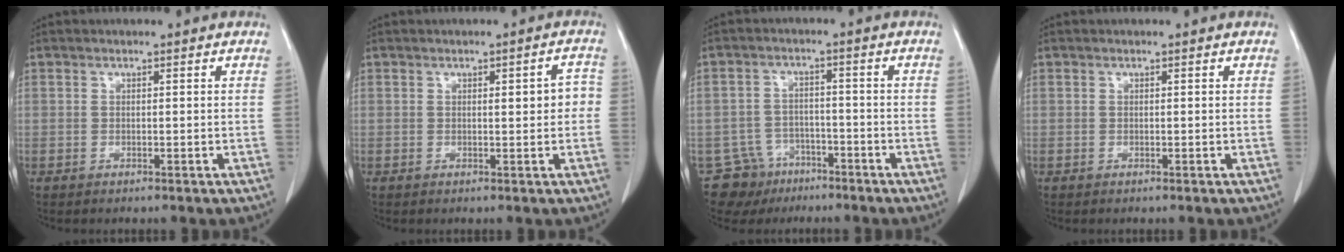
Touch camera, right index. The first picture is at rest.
{"total": 3.3, "force": [0.3, 1.1, 3.1], "torque": [-0.035, 0.013, 0.004]}
{"total": 7.0, "force": [-4.5, 5.3, -0.1], "torque": [0.005, 0.016, -0.071]}
{"total": 0.0}